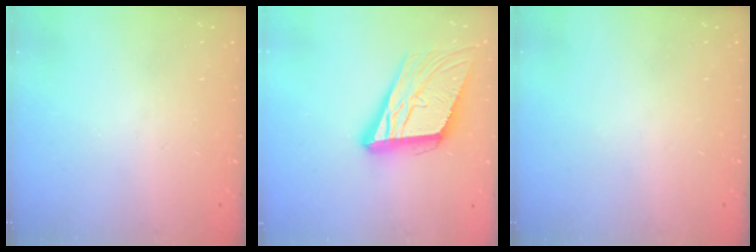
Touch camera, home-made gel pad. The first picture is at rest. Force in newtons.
{"total": 17.9, "press": 17.6, "slide": 3.3}
{"total": 0.0}